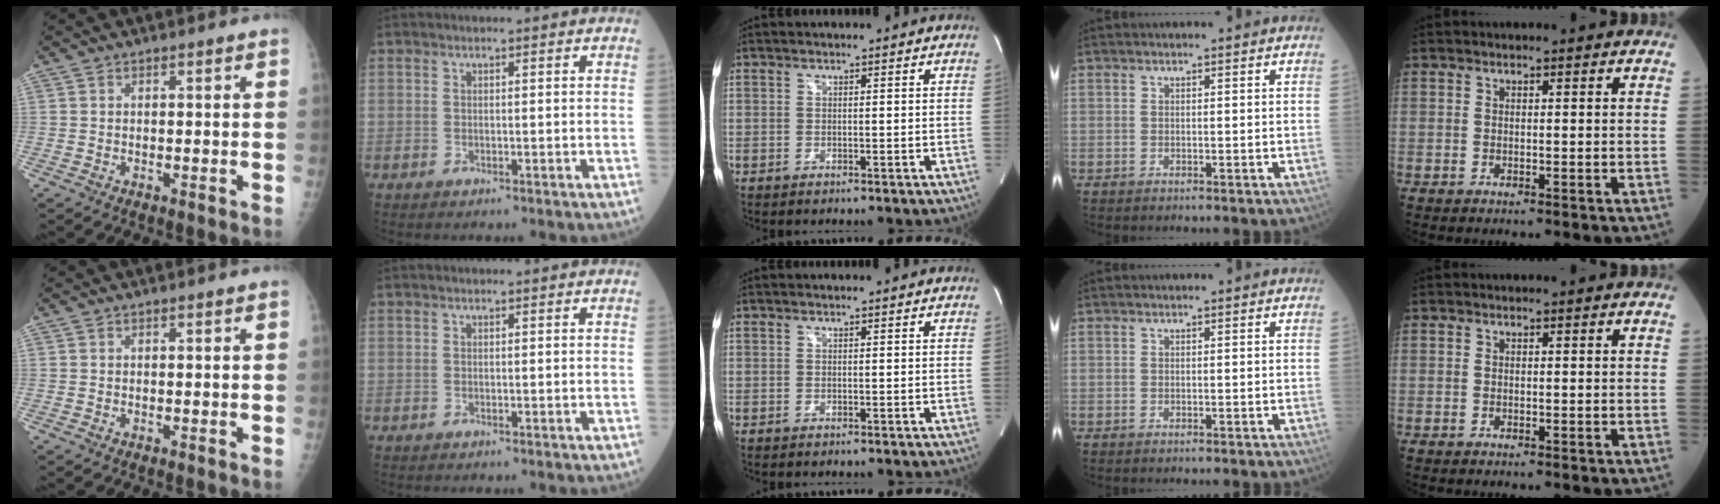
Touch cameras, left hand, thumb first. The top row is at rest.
{}